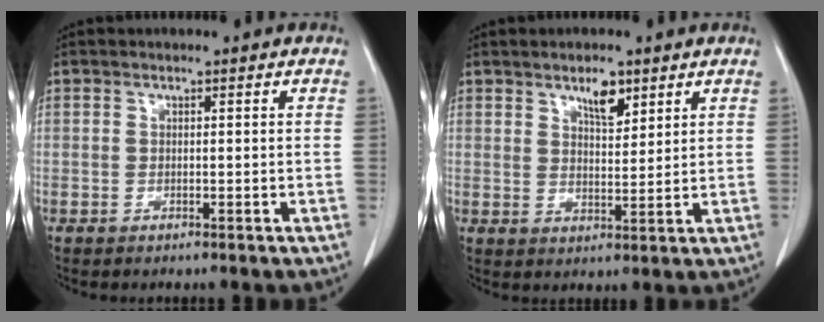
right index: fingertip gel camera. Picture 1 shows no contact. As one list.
[{"total": 4.4, "force": [2.9, 1.5, 2.9], "torque": [-0.049, -0.002, 0.050]}]